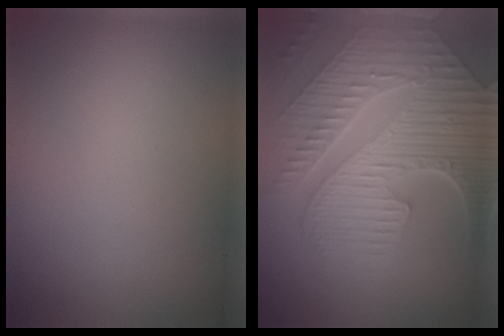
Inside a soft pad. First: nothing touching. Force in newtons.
{"total": 9.1, "press": 6.1, "slide": 6.7}